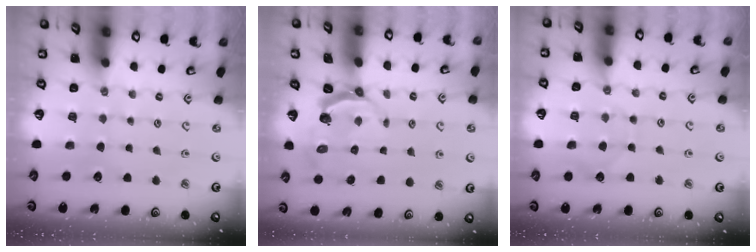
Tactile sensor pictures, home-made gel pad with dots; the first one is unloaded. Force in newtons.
{"total": 4.7, "press": 3.7, "slide": 2.8}
{"total": 6.1, "press": 6.1, "slide": 0.6}